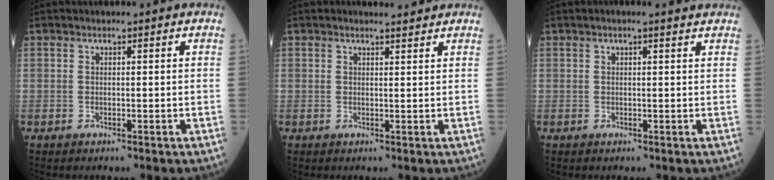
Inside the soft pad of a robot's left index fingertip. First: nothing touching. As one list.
[{"total": 1.7, "force": [1.7, 0.2, 0.3], "torque": [-0.013, 0.002, 0.025]}, {"total": 2.6, "force": [2.0, 0.3, 1.6], "torque": [-0.026, 0.016, 0.020]}]